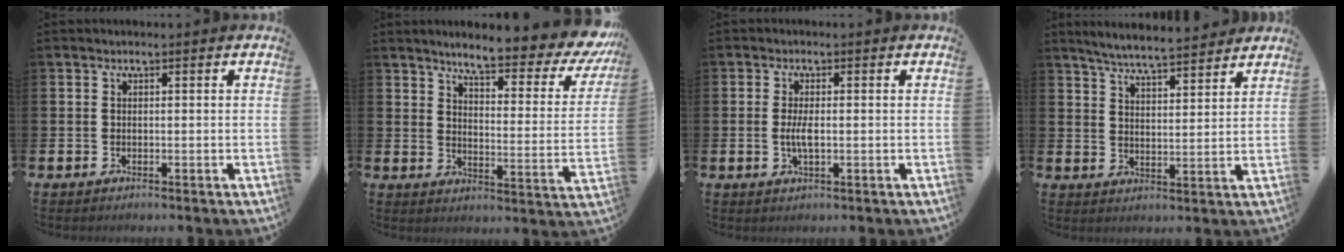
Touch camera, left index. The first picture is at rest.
{"total": 6.7, "force": [5.8, 1.0, 3.2], "torque": [-0.067, -0.053, 0.089]}
{"total": 2.8, "force": [-0.1, 1.0, 2.6], "torque": [-0.053, -0.003, -0.005]}
{"total": 6.0, "force": [5.8, 0.2, 1.4], "torque": [-0.041, -0.035, 0.102]}